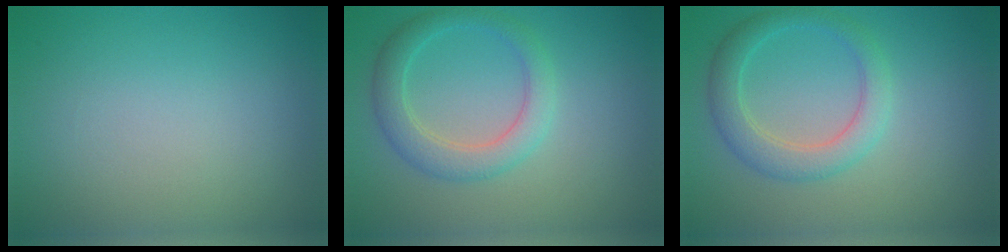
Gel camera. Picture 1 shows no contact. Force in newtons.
{"total": 3.2, "press": 3.2, "slide": 0.3}
{"total": 3.2, "press": 3.2, "slide": 0.3}